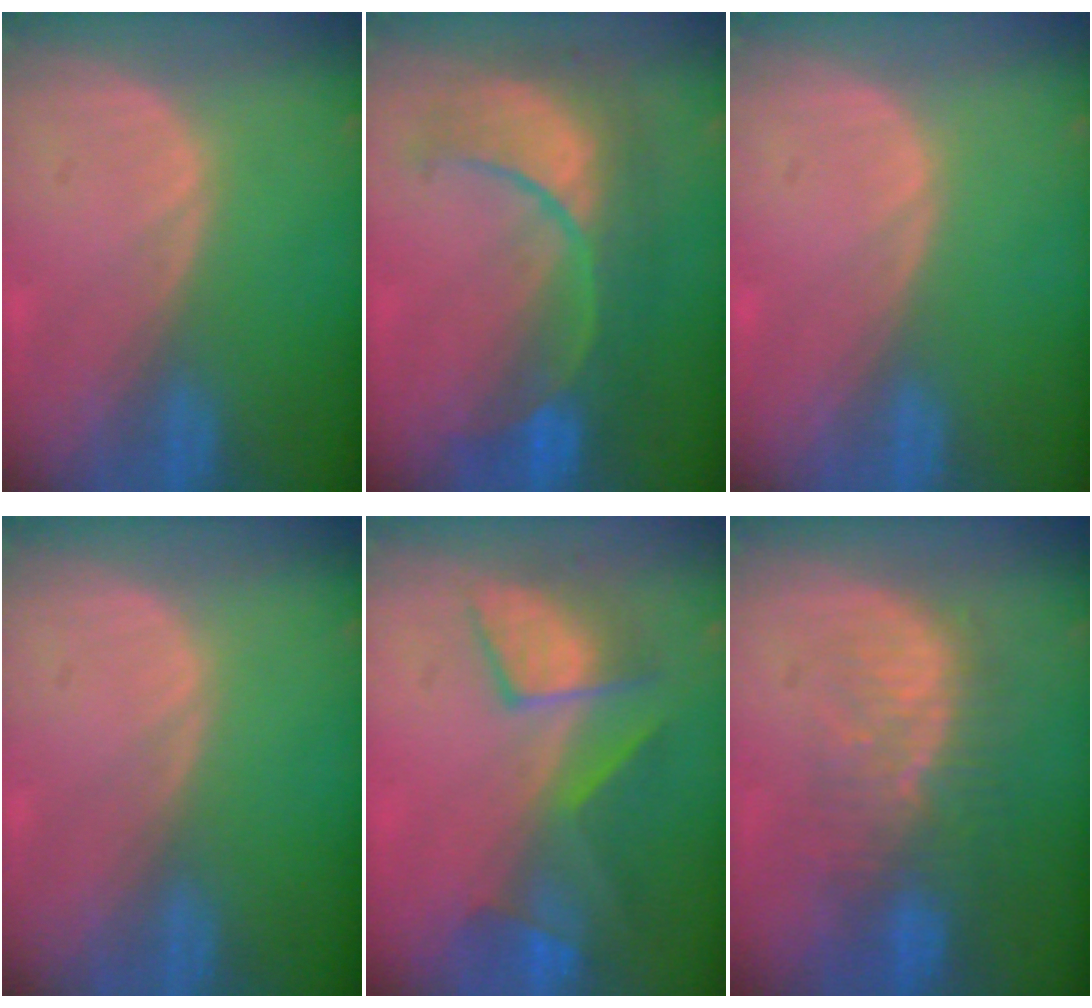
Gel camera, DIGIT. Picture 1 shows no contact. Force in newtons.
{"total": 9.6, "press": 9.6, "slide": 0.7}
{"total": 0.0}
{"total": 0.0}
{"total": 7.6, "press": 7.5, "slide": 1.2}
{"total": 9.7, "press": 8.5, "slide": 4.8}